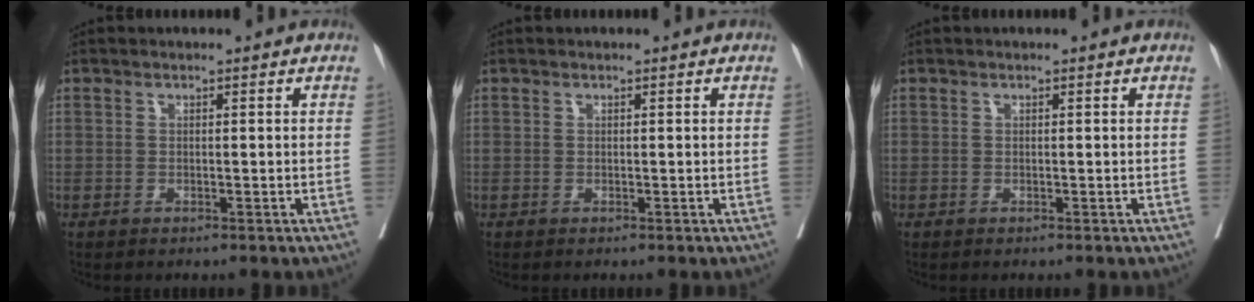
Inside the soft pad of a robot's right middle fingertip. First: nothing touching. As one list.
[{"total": 0.0}, {"total": 0.0}]